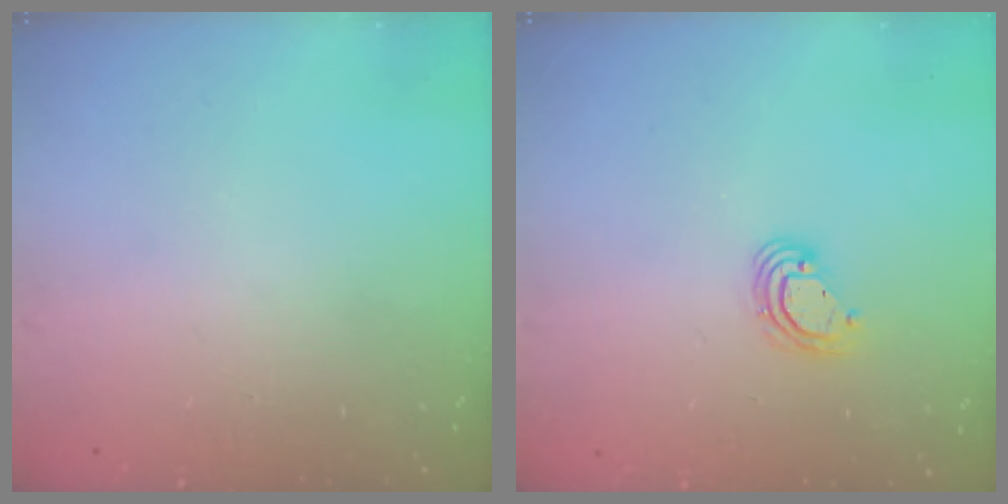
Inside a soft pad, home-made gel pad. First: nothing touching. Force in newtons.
{"total": 5.7, "press": 5.7, "slide": 0.5}